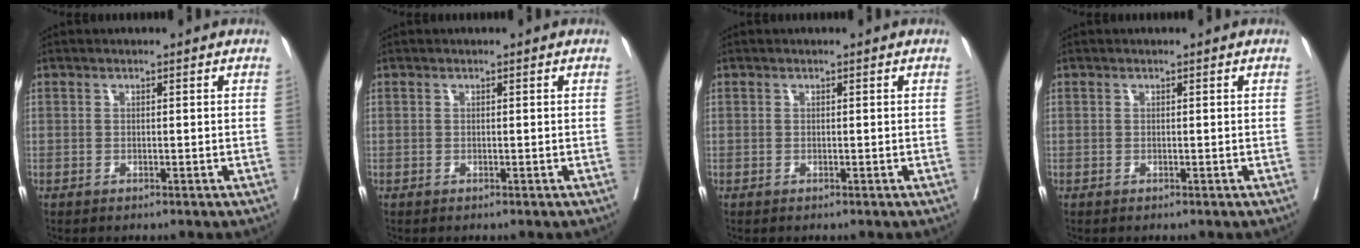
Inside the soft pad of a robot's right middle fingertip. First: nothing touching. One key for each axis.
{"total": 0.0}
{"total": 0.0}
{"total": 0.0}